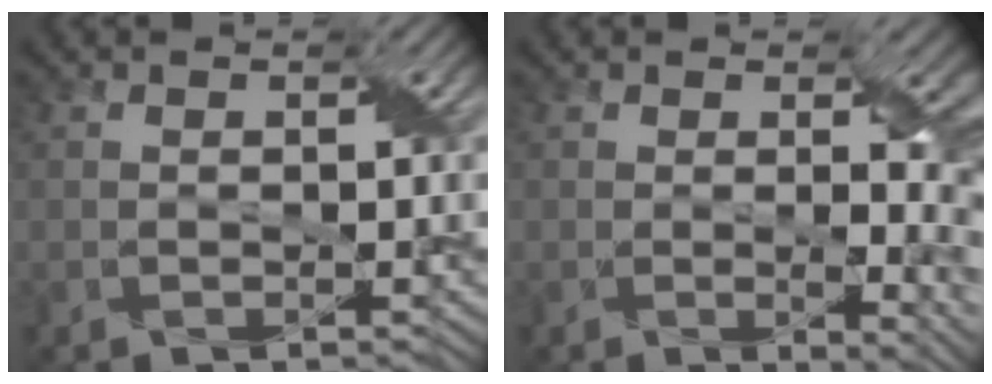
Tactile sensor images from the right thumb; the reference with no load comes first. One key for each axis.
{"total": 7.6, "fx": 0.1, "fy": 3.2, "fz": 6.9, "tx": -0.069, "ty": -0.012, "tz": 0.012}